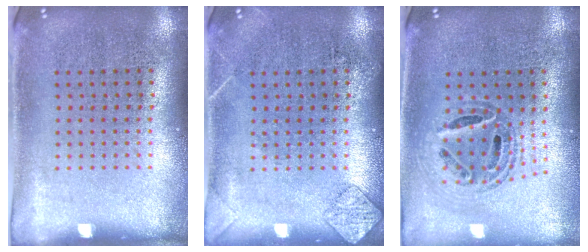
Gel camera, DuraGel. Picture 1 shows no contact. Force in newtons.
{"total": 1.4, "press": 1.4, "slide": 0.1}
{"total": 0.8, "press": 0.8, "slide": 0.1}